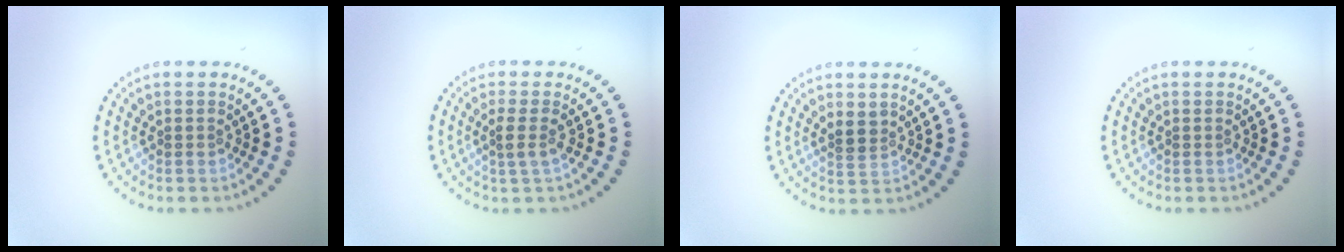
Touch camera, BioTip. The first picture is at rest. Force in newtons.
{"total": 1.8, "press": 1.4, "slide": 1.1}
{"total": 1.6, "press": 1.4, "slide": 0.8}
{"total": 0.0}